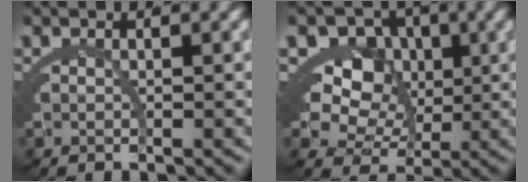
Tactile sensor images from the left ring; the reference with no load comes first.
{"total": 11.1, "force": [1.5, 9.1, 6.1], "torque": [-0.118, -0.031, 0.028]}